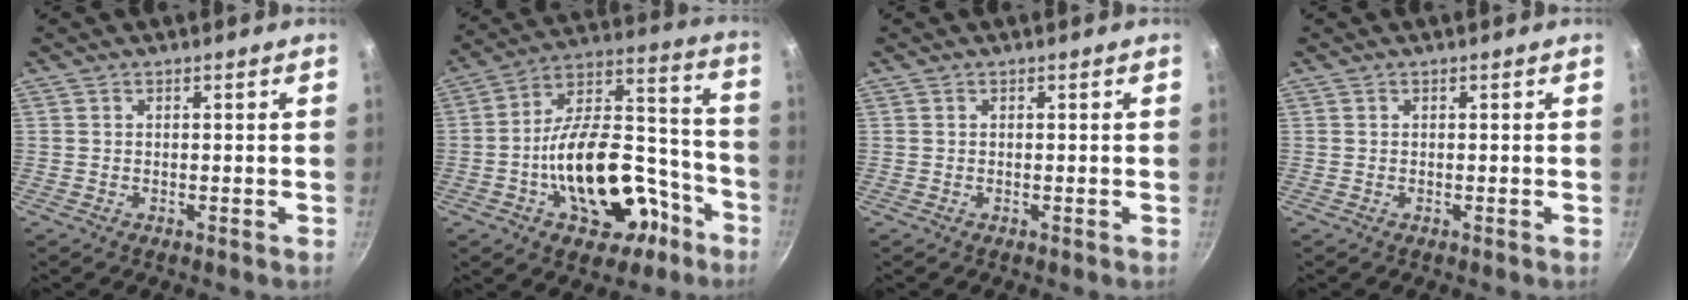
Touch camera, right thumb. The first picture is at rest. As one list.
[{"total": 23.5, "force": [-9.0, 13.6, 17.0], "torque": [-0.225, 0.091, -0.121]}, {"total": 0.0}, {"total": 0.0}]